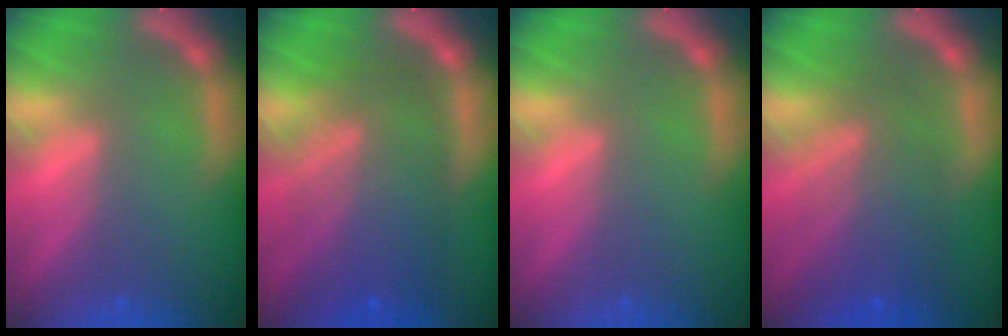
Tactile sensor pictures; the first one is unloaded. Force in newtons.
{"total": 9.5}
{"total": 0.0}
{"total": 7.0}